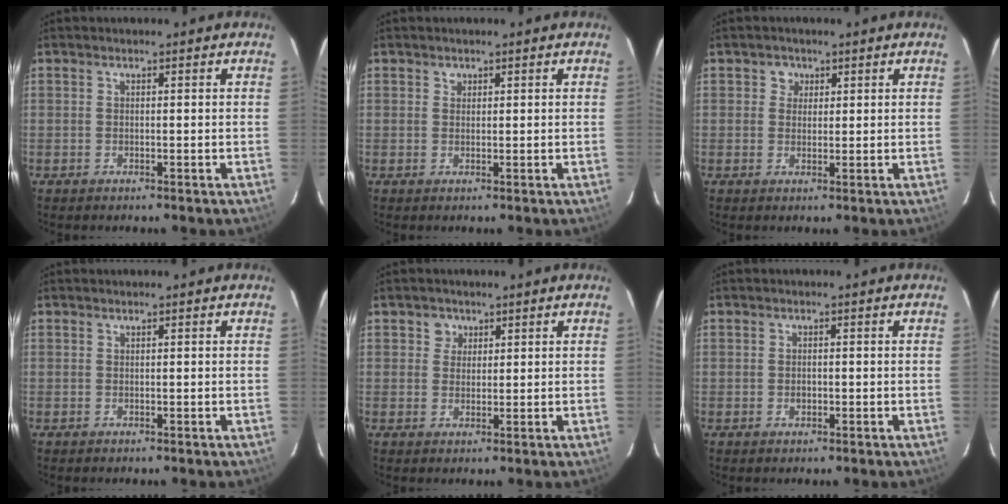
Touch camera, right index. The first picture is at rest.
{"total": 1.0, "force": [0.6, 0.8, 0.1], "torque": [0.001, 0.004, 0.009]}
{"total": 2.4, "force": [0.8, 2.2, 0.2], "torque": [0.005, 0.011, 0.011]}
{"total": 0.0}
{"total": 2.7, "force": [1.2, 2.4, 0.1], "torque": [0.009, 0.013, 0.019]}
{"total": 1.3, "force": [-0.3, 1.1, 0.6], "torque": [-0.008, 0.001, -0.004]}